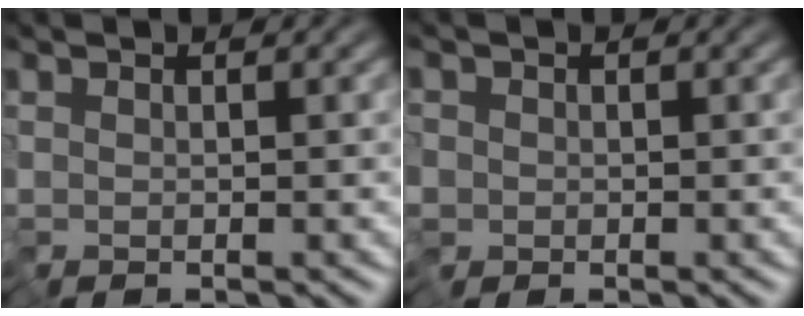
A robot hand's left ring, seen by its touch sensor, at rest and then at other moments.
{"total": 1.2, "force": [-0.6, 1.0, -0.2], "torque": [0.003, -0.006, -0.015]}